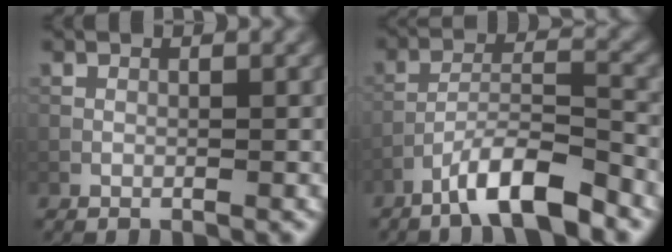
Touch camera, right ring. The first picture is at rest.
{"total": 6.5, "force": [-4.6, 1.2, 4.4], "torque": [-0.072, 0.008, -0.082]}